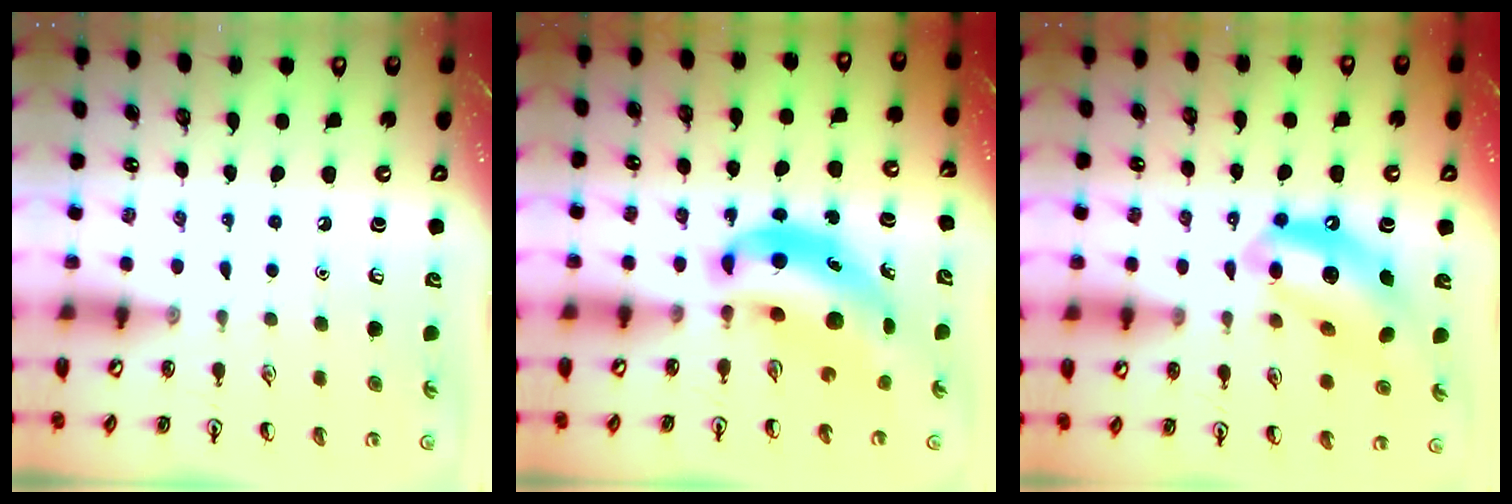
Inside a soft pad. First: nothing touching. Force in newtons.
{"total": 9.7, "press": 9.3, "slide": 2.6}
{"total": 13.0, "press": 12.5, "slide": 3.8}